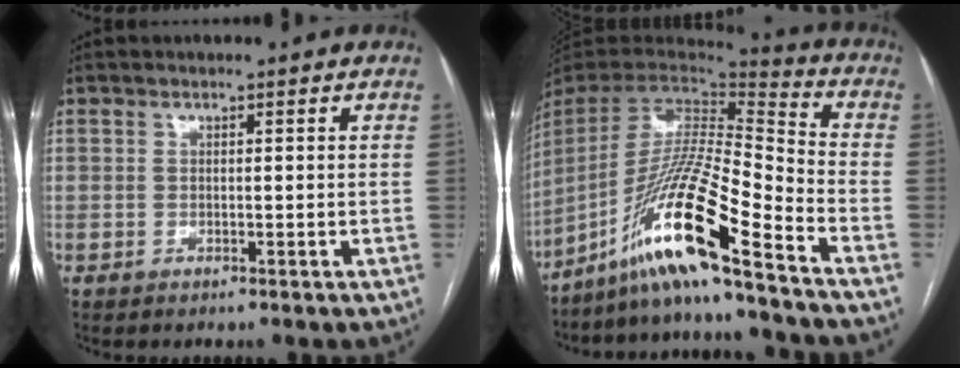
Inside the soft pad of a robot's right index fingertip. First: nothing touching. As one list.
[{"total": 19.7, "force": [-13.7, -1.0, 14.1], "torque": [-0.298, -0.019, -0.257]}]